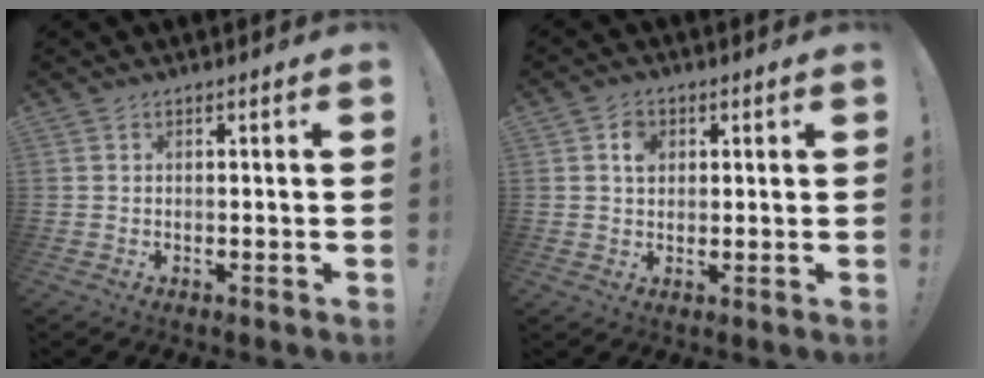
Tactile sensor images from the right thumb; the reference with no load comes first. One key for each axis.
{"total": 4.6, "fx": 1.6, "fy": 3.7, "fz": 2.2, "tx": -0.025, "ty": -0.004, "tz": 0.026}